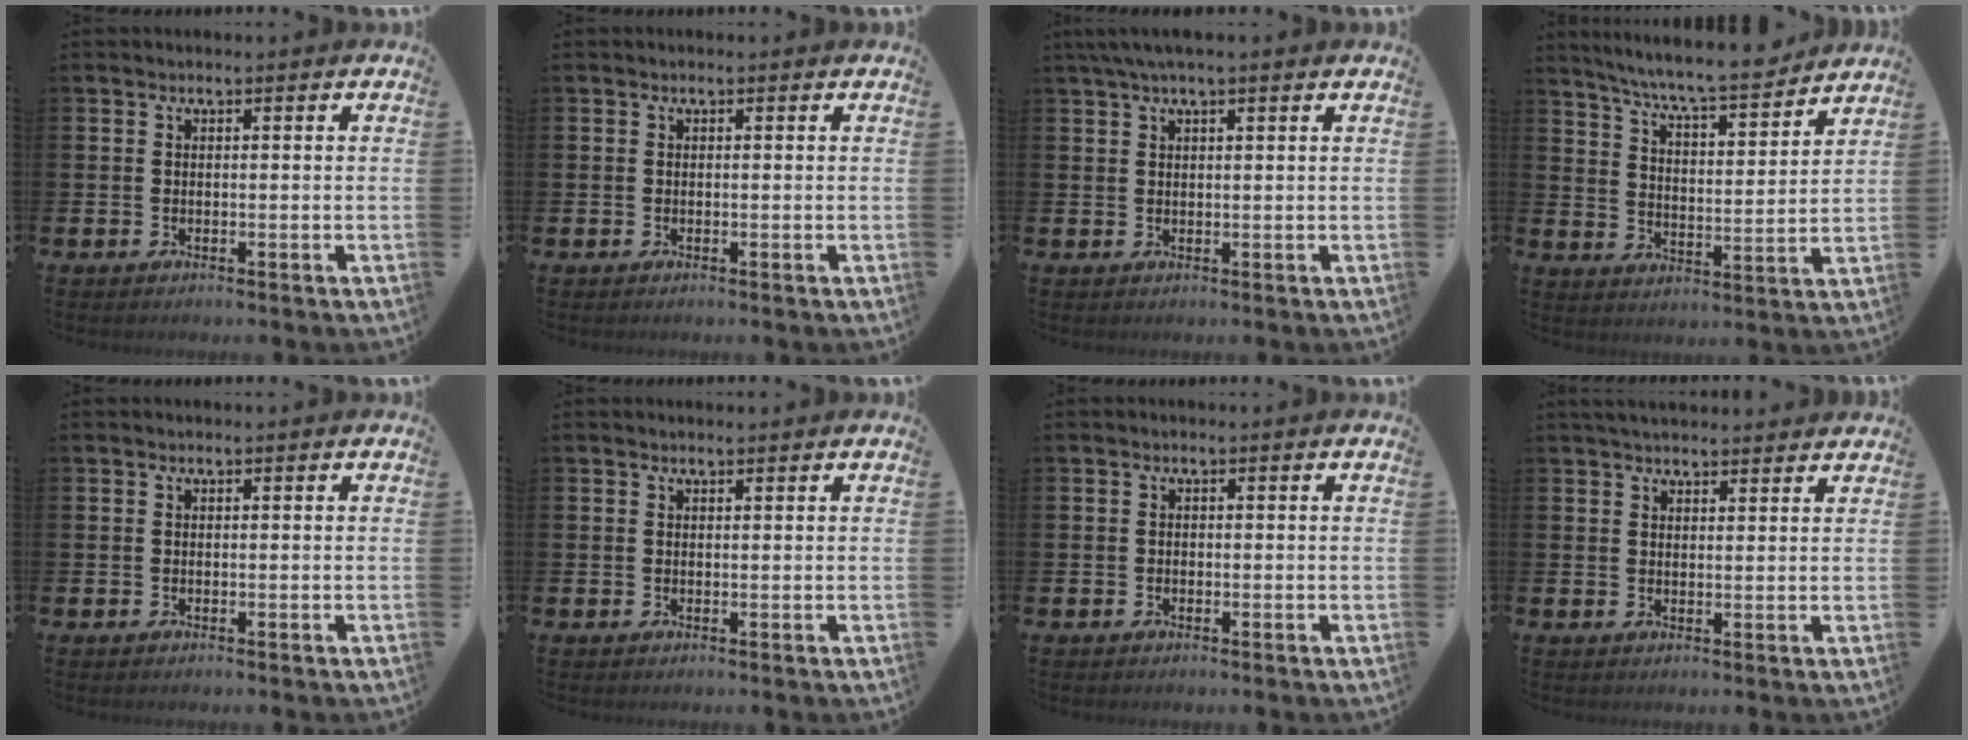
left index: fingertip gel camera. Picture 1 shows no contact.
{"total": 0.0}
{"total": 2.8, "force": [2.2, 0.3, 1.8], "torque": [-0.040, 0.004, 0.040]}
{"total": 8.1, "force": [7.6, 0.3, 2.7], "torque": [-0.070, -0.056, 0.129]}
{"total": 0.0}
{"total": 0.7, "force": [0.7, 0.0, 0.1], "torque": [0.013, -0.006, 0.009]}
{"total": 0.5, "force": [-0.2, 0.4, 0.1], "torque": [-0.005, 0.004, -0.006]}
{"total": 3.3, "force": [3.2, 0.6, 0.7], "torque": [-0.015, -0.010, 0.058]}